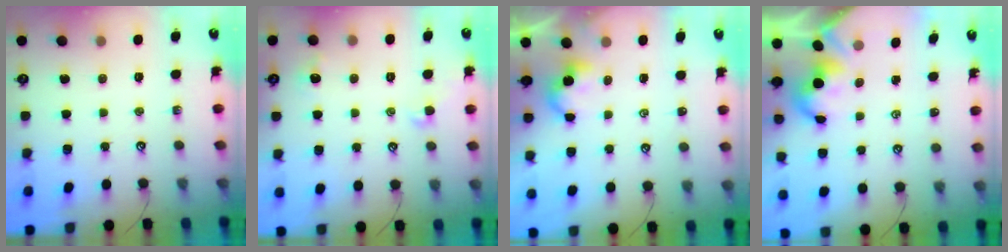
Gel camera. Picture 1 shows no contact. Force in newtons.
{"total": 1.7, "press": 1.6, "slide": 0.5}
{"total": 0.0}
{"total": 2.2, "press": 2.2, "slide": 0.3}